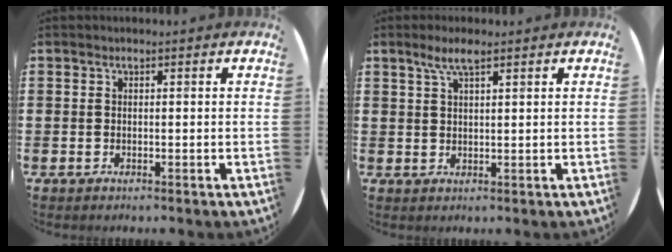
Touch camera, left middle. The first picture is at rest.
{"total": 3.5, "force": [2.3, 0.7, 2.5], "torque": [-0.054, 0.006, 0.039]}